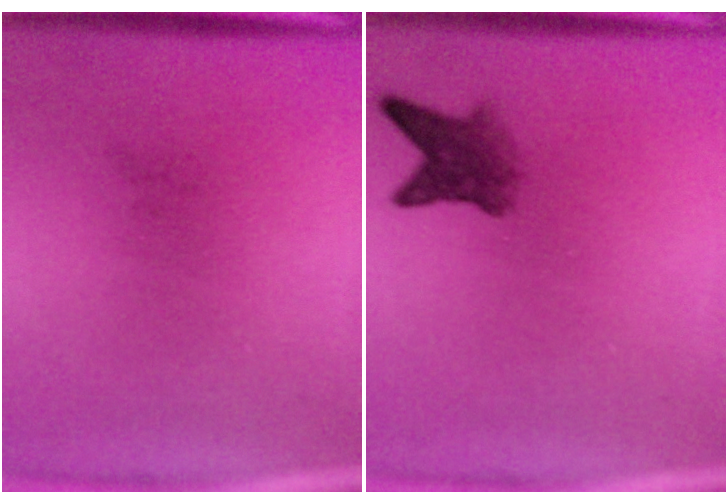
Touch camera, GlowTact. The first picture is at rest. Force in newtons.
{"total": 4.0}